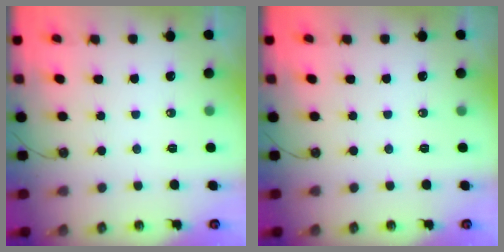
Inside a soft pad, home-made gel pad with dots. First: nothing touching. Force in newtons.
{"total": 0.0}